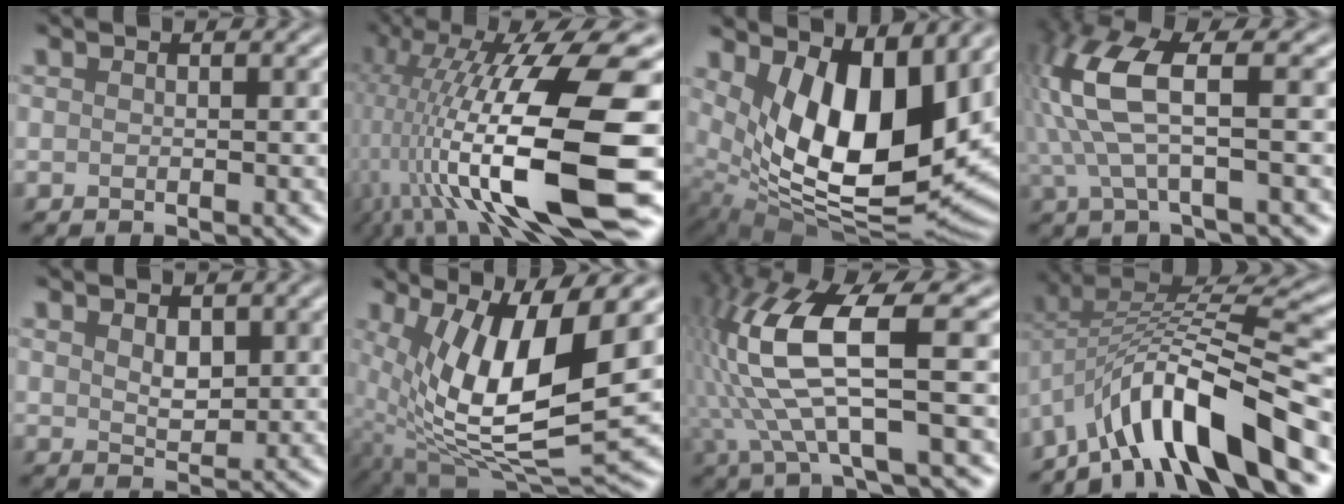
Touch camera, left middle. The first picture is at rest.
{"total": 17.1, "force": [-2.3, 5.0, 16.2], "torque": [-0.298, 0.014, -0.036]}
{"total": 11.9, "force": [3.4, 5.8, 9.8], "torque": [-0.154, -0.018, 0.068]}
{"total": 7.2, "force": [1.4, 2.0, 6.7], "torque": [-0.166, 0.020, 0.033]}
{"total": 2.2, "force": [1.3, 1.2, 1.3], "torque": [-0.025, 0.001, 0.035]}
{"total": 12.9, "force": [2.5, 4.2, 11.9], "torque": [-0.215, -0.005, 0.051]}
{"total": 9.7, "force": [0.4, 2.7, 9.3], "torque": [-0.207, 0.016, 0.014]}
{"total": 11.3, "force": [-6.2, 3.0, 9.0], "torque": [-0.137, 0.023, -0.102]}